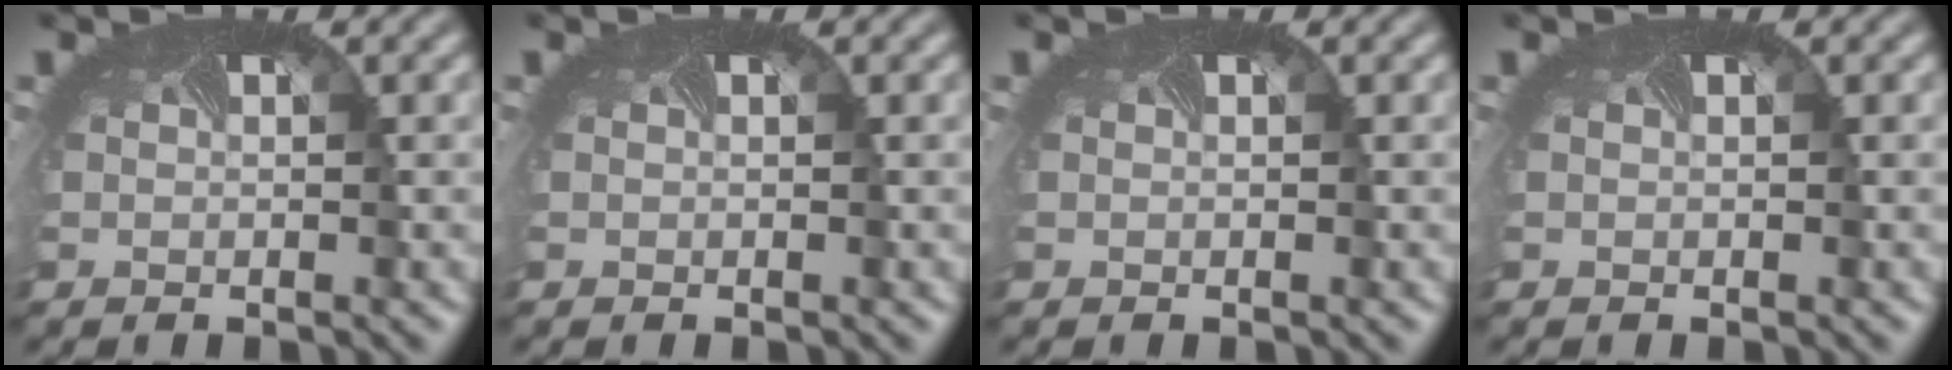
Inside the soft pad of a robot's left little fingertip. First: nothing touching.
{"total": 0.0}
{"total": 0.0}
{"total": 0.0}